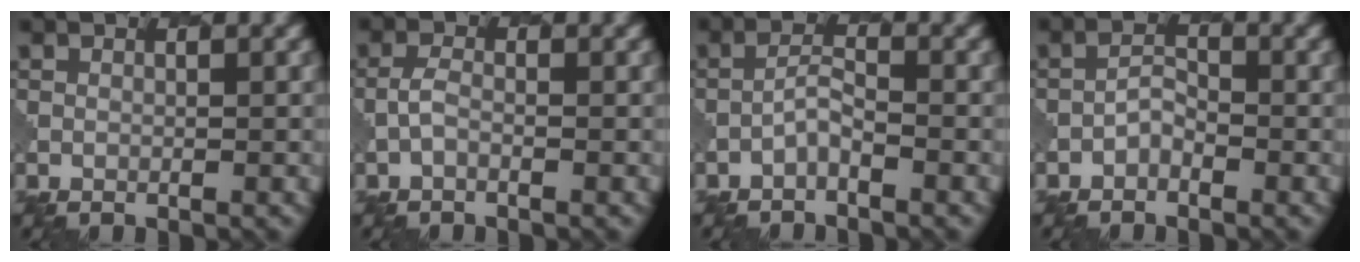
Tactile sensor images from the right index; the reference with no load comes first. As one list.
[{"total": 0.8, "force": [-0.4, 0.4, 0.6], "torque": [-0.017, 0.001, -0.012]}, {"total": 1.3, "force": [-0.9, 0.3, 0.8], "torque": [-0.019, 0.007, -0.020]}, {"total": 1.0, "force": [-0.7, 0.6, 0.5], "torque": [-0.011, 0.005, -0.015]}]